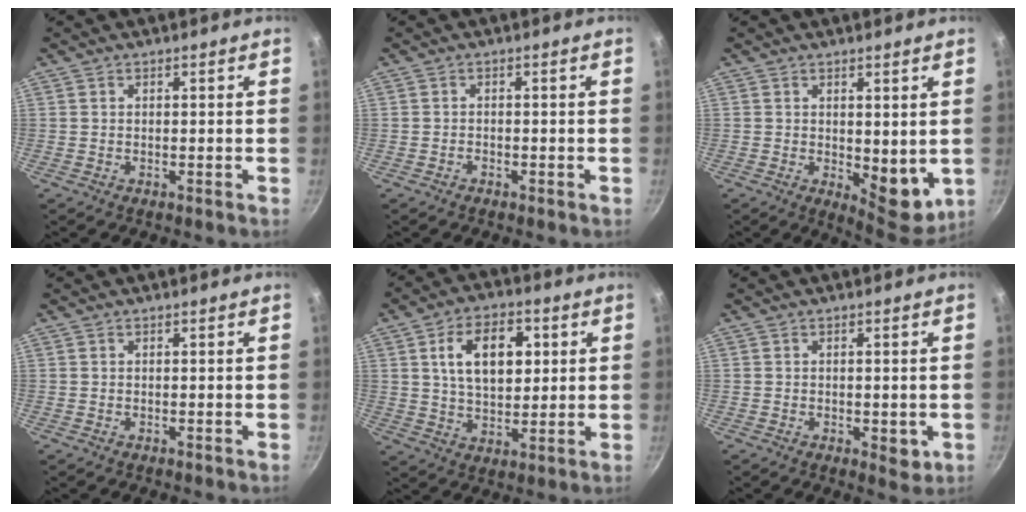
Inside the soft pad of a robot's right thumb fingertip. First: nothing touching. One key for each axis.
{"total": 0.7, "fx": -0.5, "fy": 0.3, "fz": 0.2, "tx": -0.009, "ty": 0.010, "tz": -0.011}
{"total": 8.2, "fx": 0.4, "fy": 4.2, "fz": 7.0, "tx": -0.068, "ty": -0.016, "tz": 0.019}
{"total": 0.0}
{"total": 12.8, "fx": 3.2, "fy": 7.9, "fz": 9.5, "tx": -0.130, "ty": -0.004, "tz": 0.053}
{"total": 3.5, "fx": -0.7, "fy": 1.9, "fz": 2.8, "tx": -0.031, "ty": -0.005, "tz": -0.005}